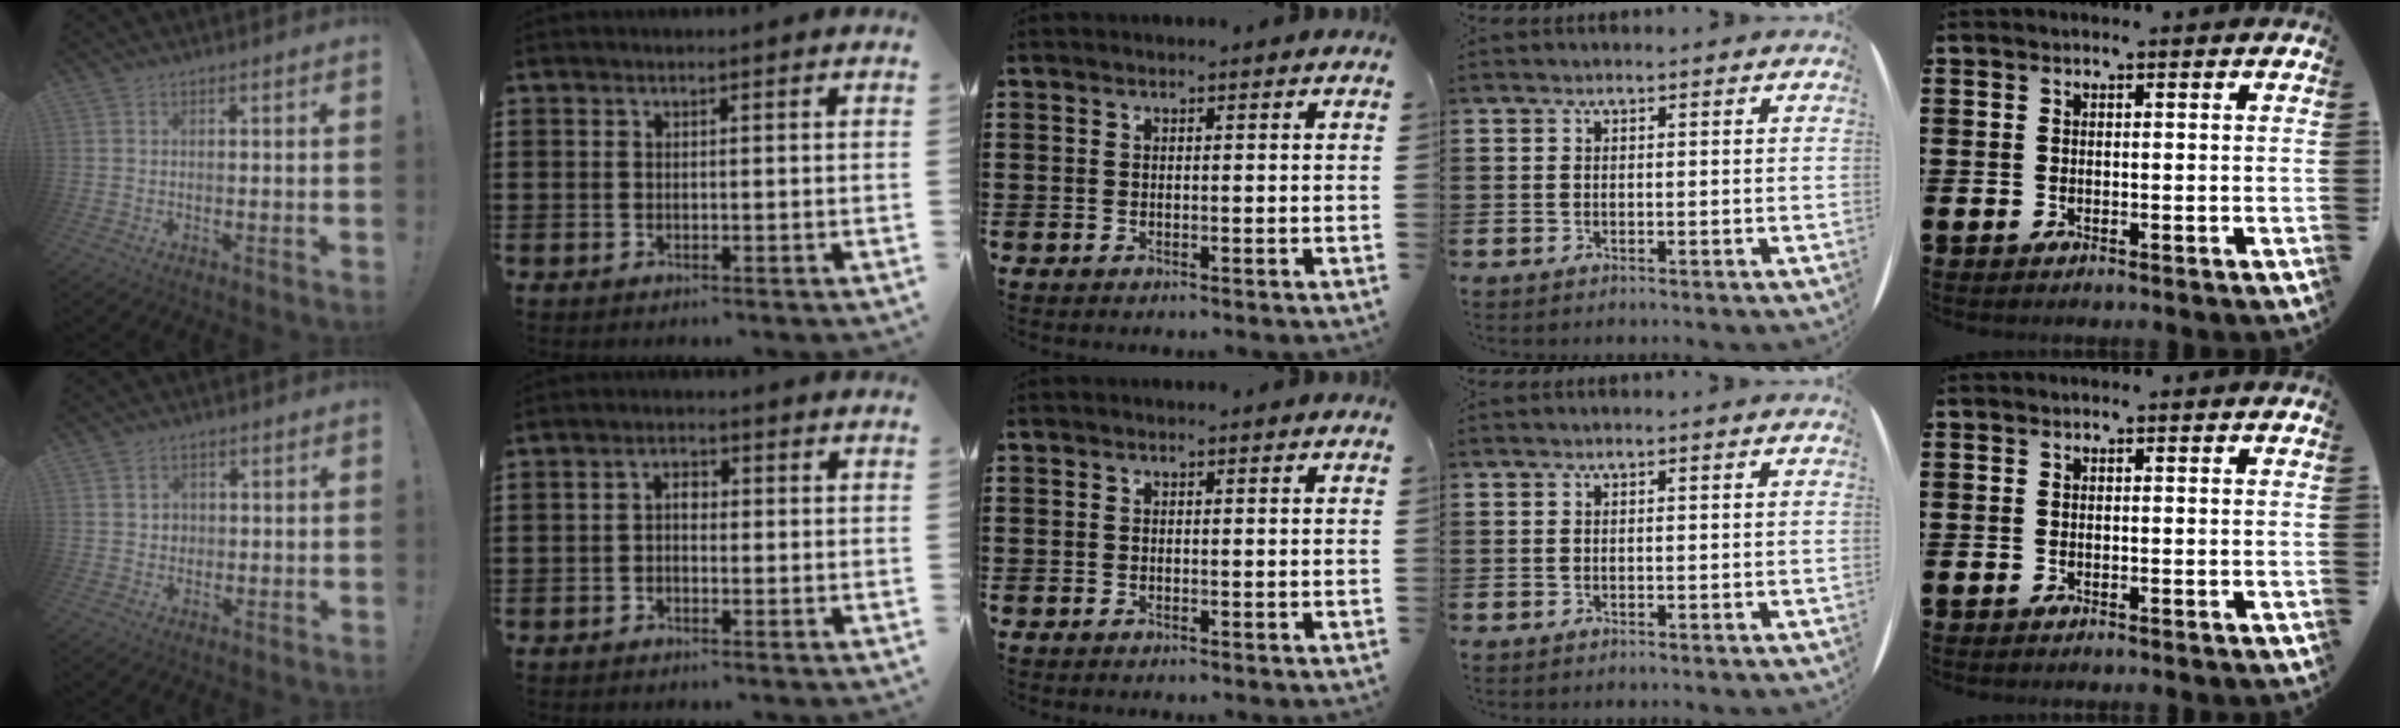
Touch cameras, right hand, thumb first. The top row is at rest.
{"thumb": {"total": 2.7, "force": [0.8, 2.5, 0.6], "torque": [-0.008, -0.002, 0.013]}, "index": {"total": 2.1, "force": [-0.3, 1.2, 1.7], "torque": [-0.032, 0.006, -0.007]}}